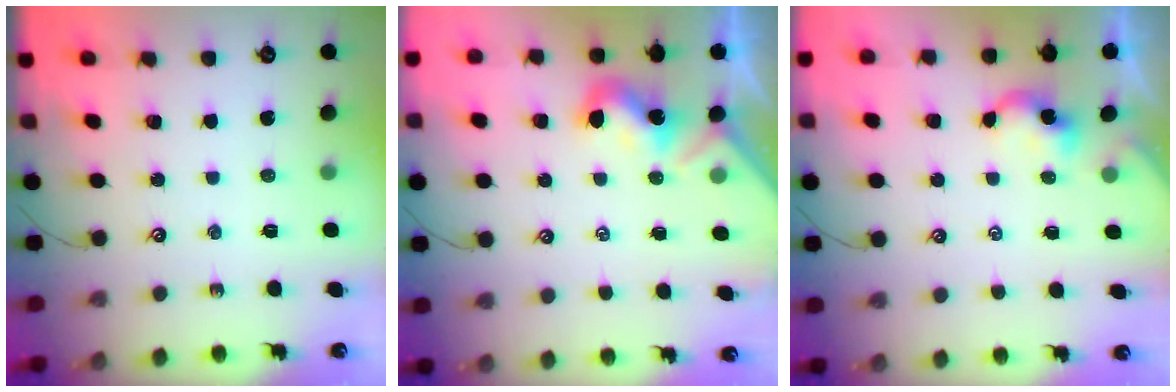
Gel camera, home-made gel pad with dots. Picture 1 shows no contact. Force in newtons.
{"total": 1.4, "press": 1.3, "slide": 0.2}
{"total": 1.9, "press": 1.9, "slide": 0.1}